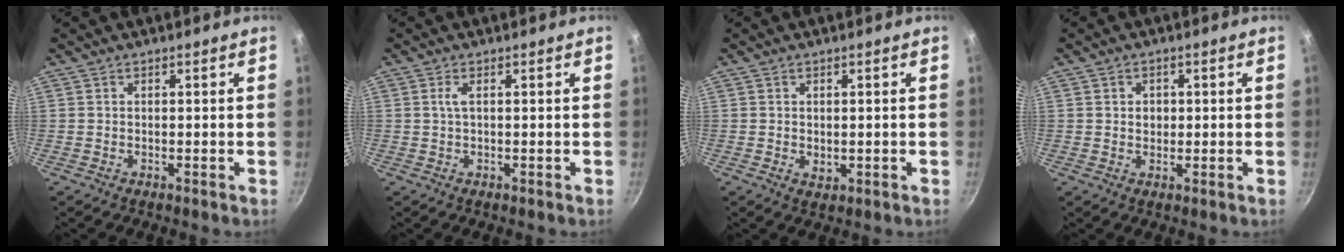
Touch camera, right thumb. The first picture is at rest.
{"total": 1.4, "force": [0.3, 0.2, 1.3], "torque": [-0.030, 0.001, 0.007]}
{"total": 1.8, "force": [0.0, 1.3, 1.2], "torque": [-0.019, -0.005, 0.004]}
{"total": 2.2, "force": [0.3, 1.9, 1.1], "torque": [-0.006, 0.000, 0.004]}